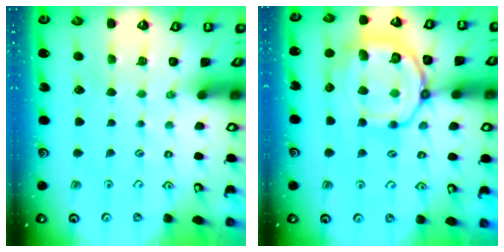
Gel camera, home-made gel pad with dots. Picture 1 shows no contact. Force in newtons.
{"total": 17.0, "press": 17.0, "slide": 1.6}